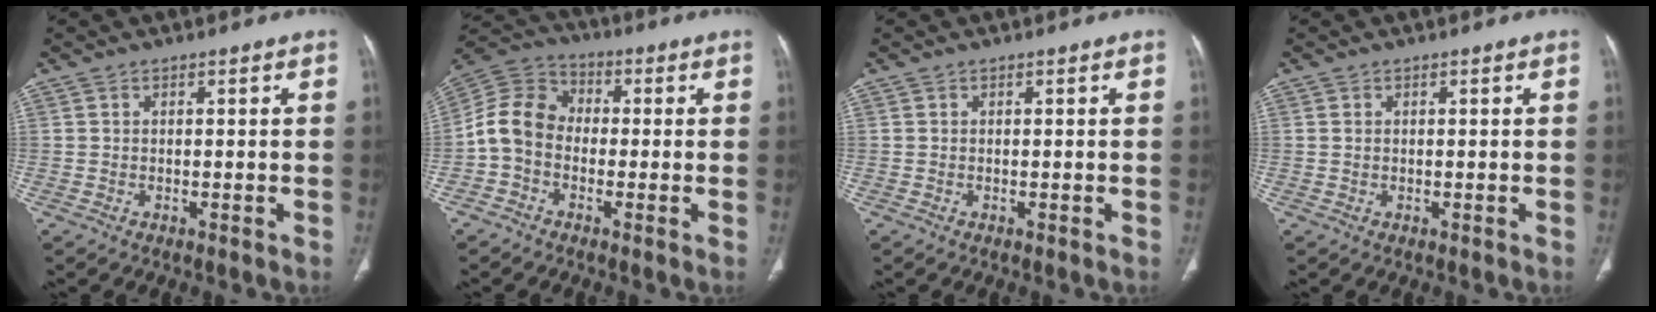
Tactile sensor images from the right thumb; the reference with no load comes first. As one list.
[{"total": 9.3, "force": [-1.6, 7.4, 5.4], "torque": [-0.094, 0.033, -0.047]}, {"total": 0.0}, {"total": 0.6, "force": [0.2, 0.5, 0.3], "torque": [-0.005, 0.000, 0.005]}]